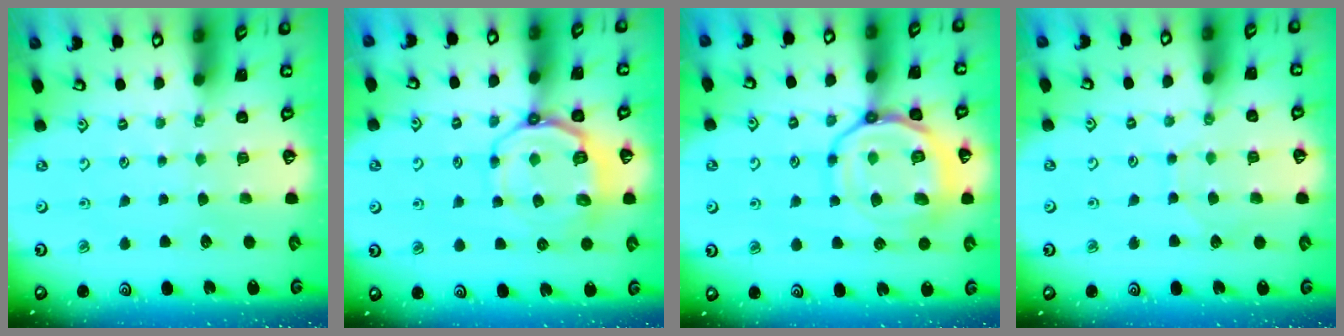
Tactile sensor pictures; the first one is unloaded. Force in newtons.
{"total": 10.2, "press": 9.7, "slide": 3.1}
{"total": 17.9, "press": 17.8, "slide": 1.8}
{"total": 5.4, "press": 5.4, "slide": 0.6}